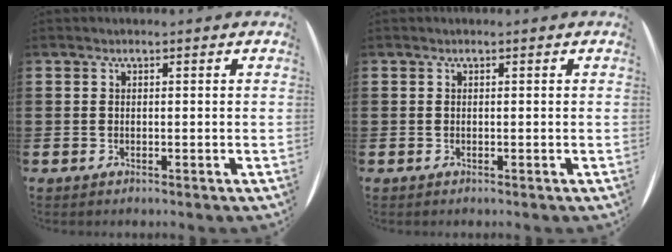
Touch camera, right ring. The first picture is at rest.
{"total": 0.0}